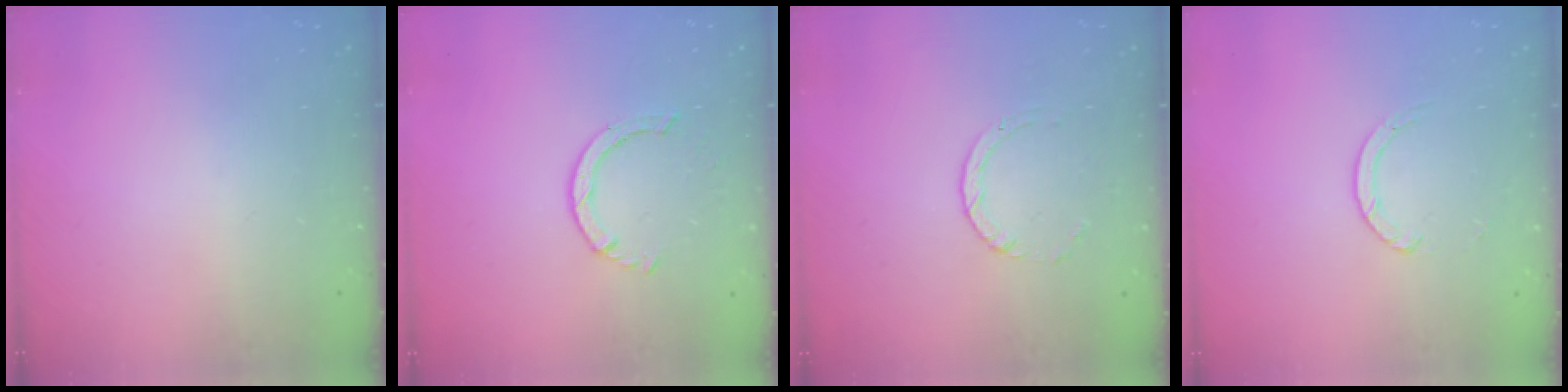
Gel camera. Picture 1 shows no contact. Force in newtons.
{"total": 2.2, "press": 2.2, "slide": 0.4}
{"total": 1.0, "press": 1.0, "slide": 0.1}
{"total": 2.7, "press": 2.7, "slide": 0.3}